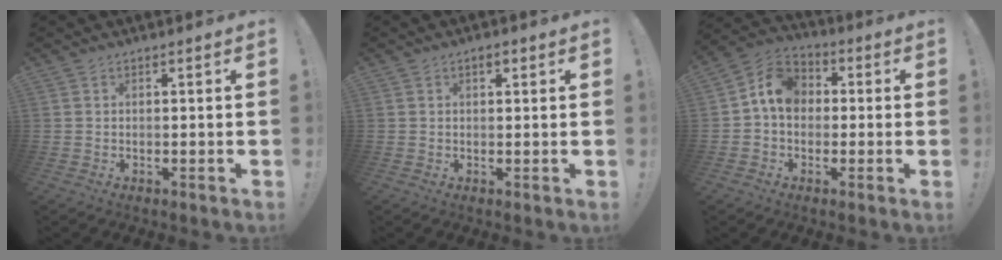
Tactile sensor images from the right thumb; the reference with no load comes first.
{"total": 1.8, "force": [0.9, 0.9, 1.2], "torque": [-0.018, 0.000, 0.014]}
{"total": 10.2, "force": [0.9, 8.1, 6.1], "torque": [-0.094, 0.021, 0.026]}